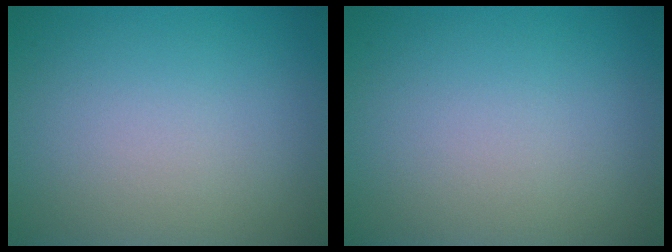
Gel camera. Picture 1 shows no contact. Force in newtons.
{"total": 0.0}